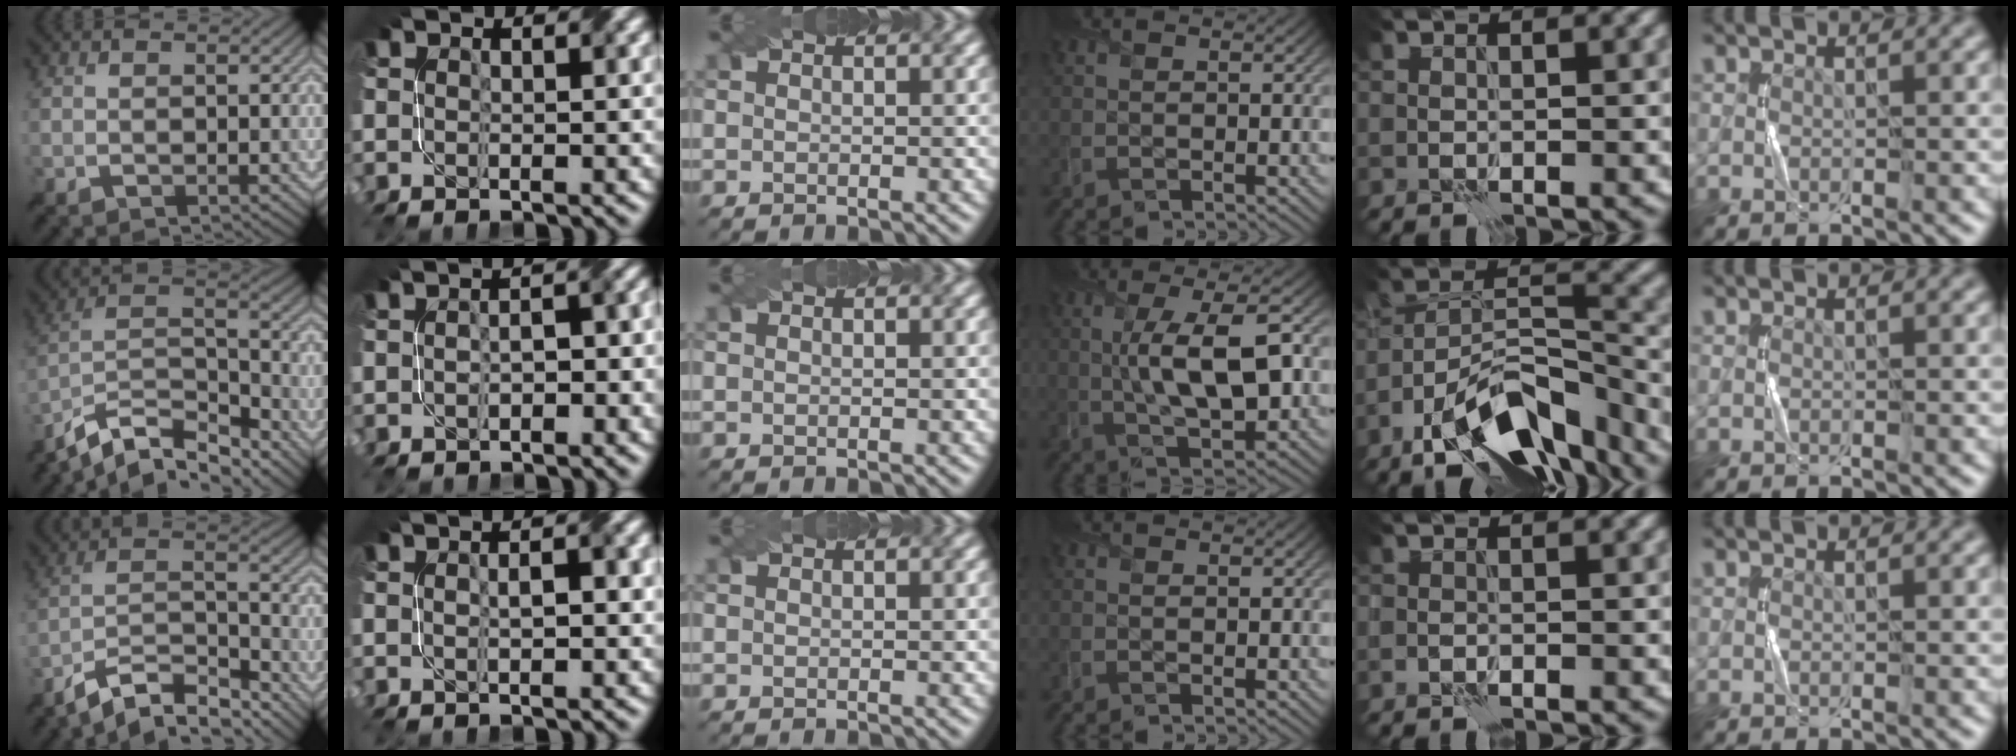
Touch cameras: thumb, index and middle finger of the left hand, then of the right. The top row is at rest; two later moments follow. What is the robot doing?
{"motion": "twist", "object": "screw"}